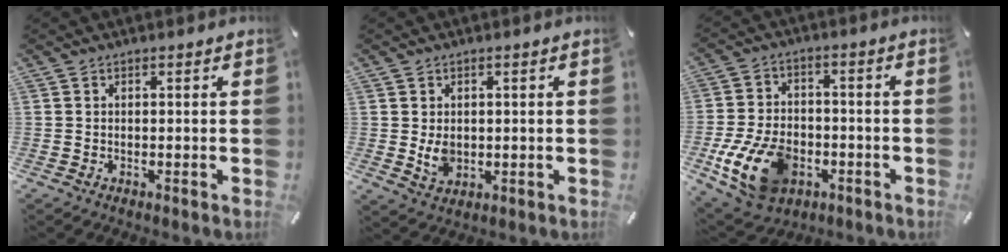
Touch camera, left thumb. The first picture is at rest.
{"total": 4.5, "force": [0.2, 3.6, 2.6], "torque": [-0.046, -0.007, 0.001]}
{"total": 15.1, "force": [-5.5, 10.3, 9.7], "torque": [-0.188, 0.025, -0.094]}